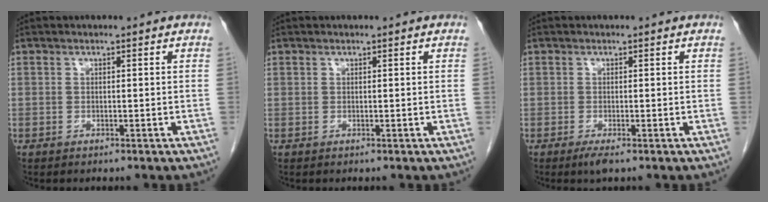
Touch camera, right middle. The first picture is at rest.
{"total": 0.0}
{"total": 1.8, "force": [-1.1, 0.2, 1.4], "torque": [-0.027, -0.005, -0.020]}